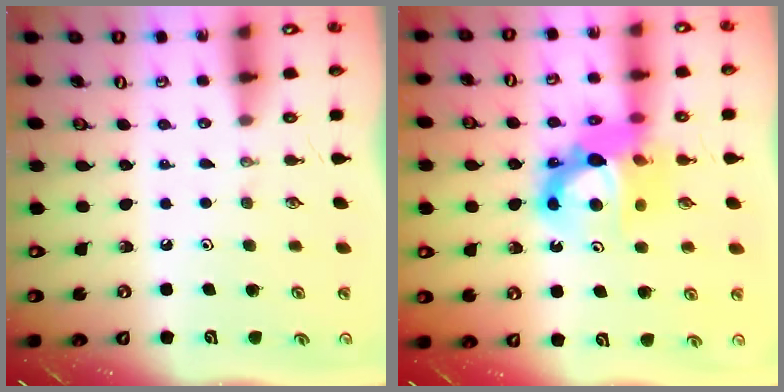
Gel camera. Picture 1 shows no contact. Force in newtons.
{"total": 14.2, "press": 14.1, "slide": 1.6}